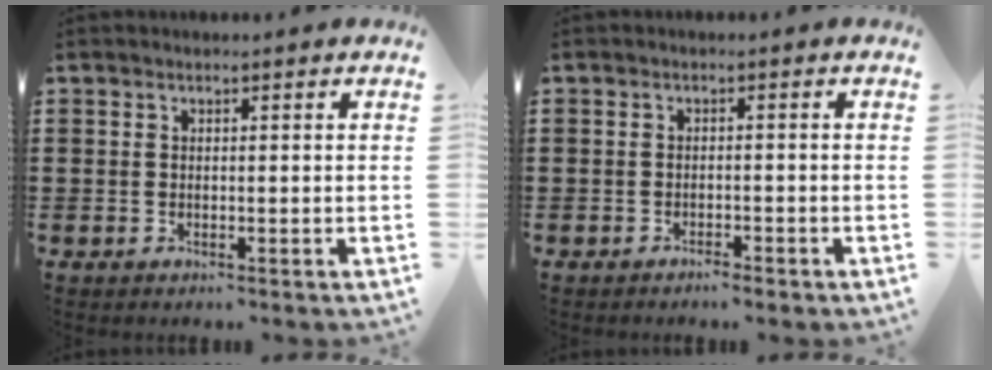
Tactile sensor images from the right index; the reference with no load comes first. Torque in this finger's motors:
{"motor_torque": [1.16, 0.98, 0.03, 0.01]}